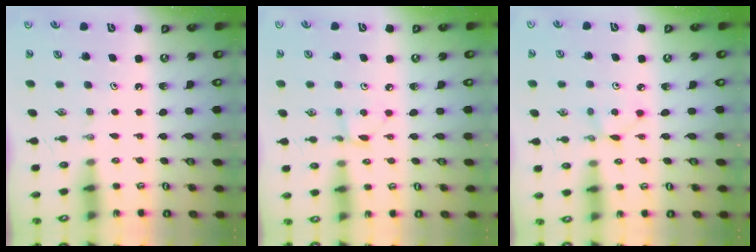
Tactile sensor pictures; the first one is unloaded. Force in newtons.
{"total": 2.5, "press": 2.5, "slide": 0.3}
{"total": 2.1, "press": 2.1, "slide": 0.1}